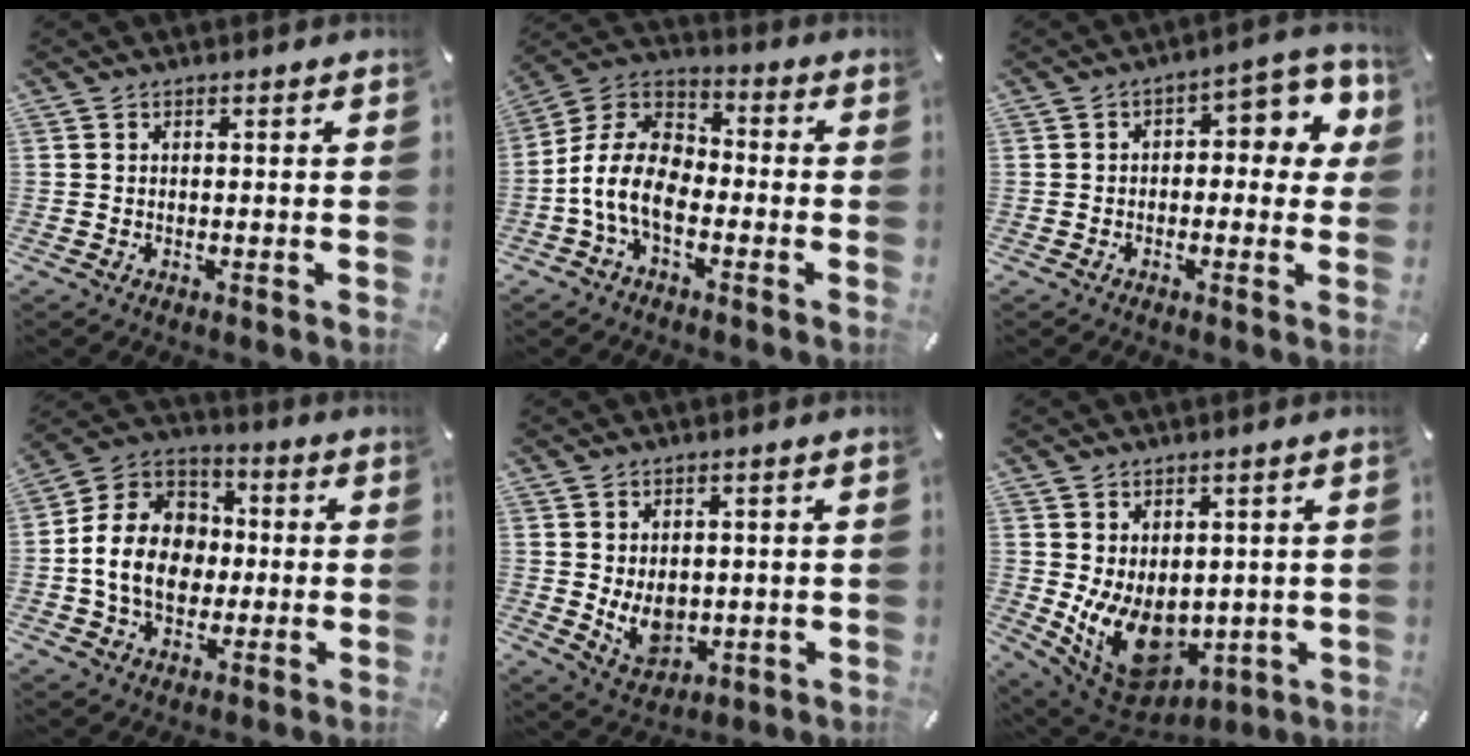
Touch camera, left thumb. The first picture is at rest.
{"total": 12.0, "force": [-5.8, 7.0, 7.8], "torque": [-0.171, 0.021, -0.113]}
{"total": 7.6, "force": [1.3, 4.2, 6.2], "torque": [-0.071, -0.016, 0.014]}
{"total": 14.2, "force": [-2.2, 12.0, 7.2], "torque": [-0.174, 0.026, -0.037]}
{"total": 7.4, "force": [0.5, 5.8, 4.6], "torque": [-0.070, -0.011, 0.011]}
{"total": 12.1, "force": [-0.9, 9.3, 7.7], "torque": [-0.134, -0.016, -0.008]}